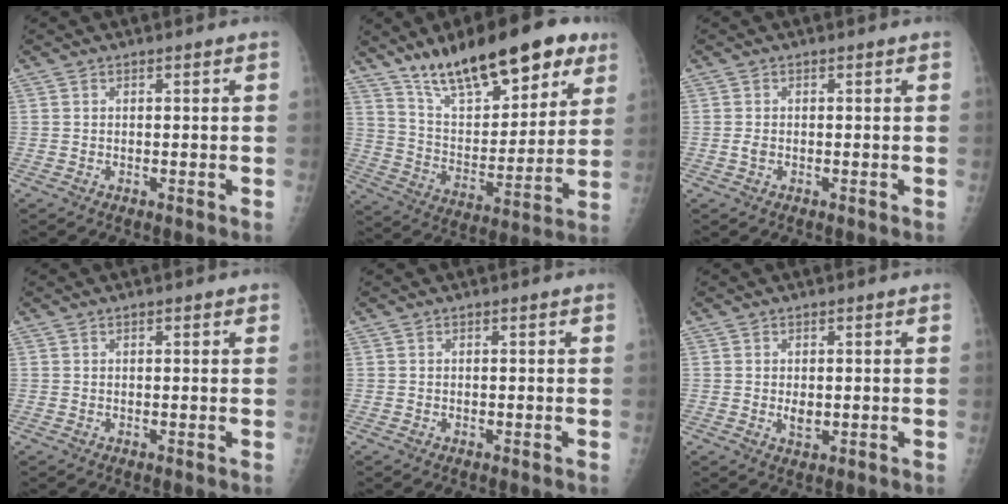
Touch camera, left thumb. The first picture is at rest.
{"total": 23.1, "force": [15.1, 8.8, 15.1], "torque": [-0.191, -0.051, 0.249]}
{"total": 1.0, "force": [-0.3, 0.6, 0.7], "torque": [-0.014, -0.001, -0.006]}
{"total": 1.3, "force": [0.7, 0.6, 0.9], "torque": [-0.010, 0.000, 0.007]}
{"total": 0.0}
{"total": 2.3, "force": [0.0, 1.5, 1.7], "torque": [-0.020, -0.005, 0.004]}